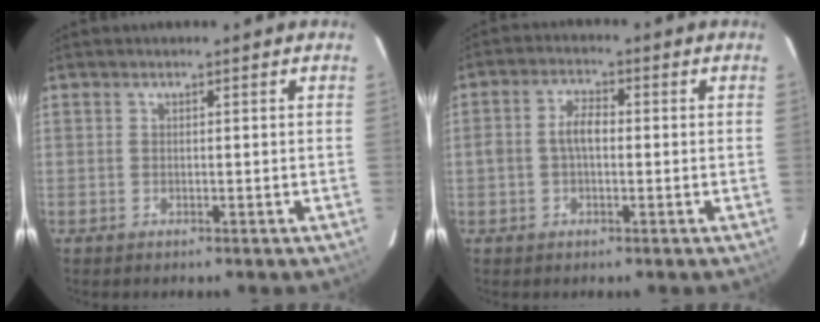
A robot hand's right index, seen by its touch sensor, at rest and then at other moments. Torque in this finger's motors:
{"motor_torque": [0.16, -0.02, 0.18, 0.07]}